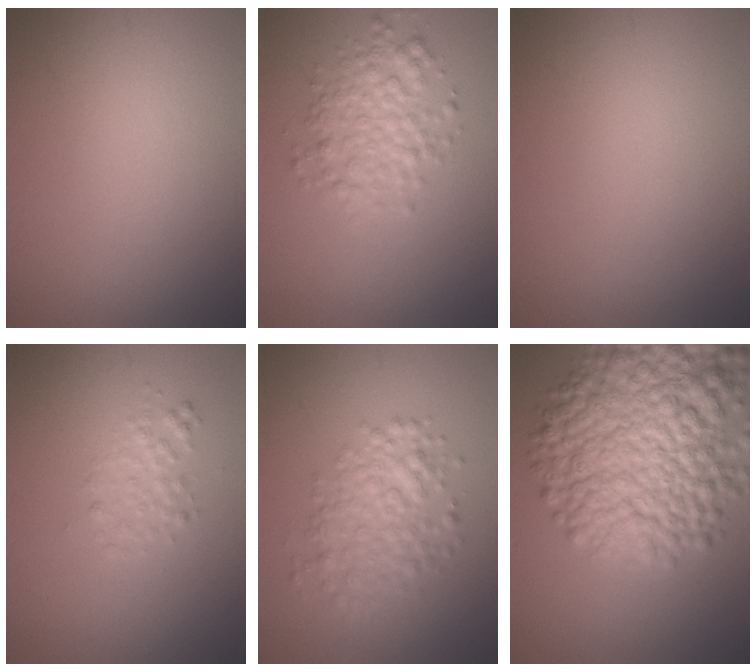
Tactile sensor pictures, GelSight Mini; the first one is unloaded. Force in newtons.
{"total": 3.5, "press": 3.5, "slide": 0.1}
{"total": 0.0}
{"total": 1.5, "press": 1.5, "slide": 0.0}
{"total": 4.0, "press": 4.0, "slide": 0.1}
{"total": 11.5, "press": 11.5, "slide": 0.4}